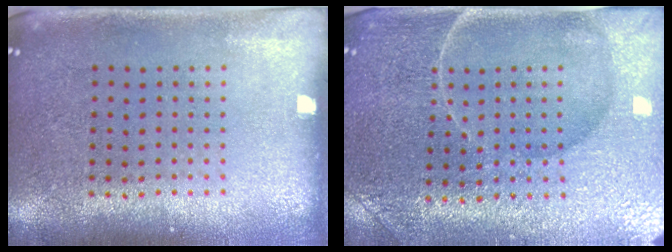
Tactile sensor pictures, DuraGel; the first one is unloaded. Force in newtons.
{"total": 4.5, "press": 4.3, "slide": 1.4}